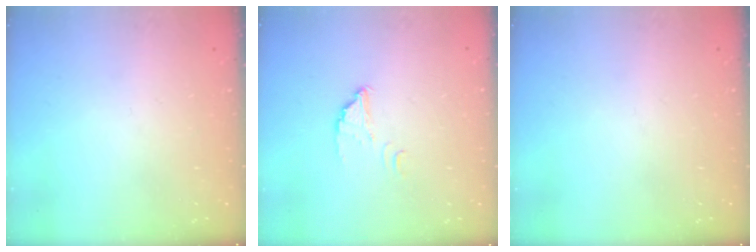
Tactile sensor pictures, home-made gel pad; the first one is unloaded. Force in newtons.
{"total": 3.4, "press": 3.4, "slide": 0.2}
{"total": 0.0}